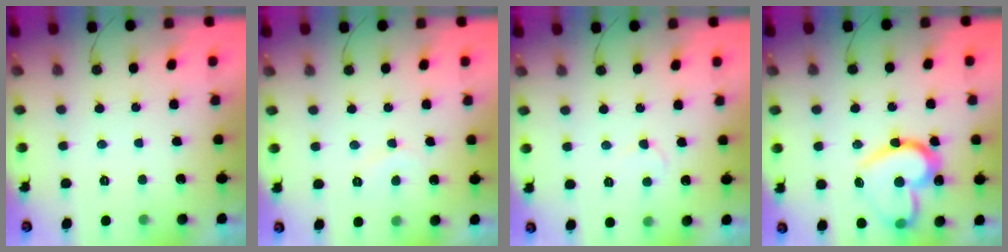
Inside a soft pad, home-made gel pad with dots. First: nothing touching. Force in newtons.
{"total": 4.0, "press": 4.0, "slide": 0.4}
{"total": 4.7, "press": 4.7, "slide": 0.4}
{"total": 19.0, "press": 19.0, "slide": 1.8}